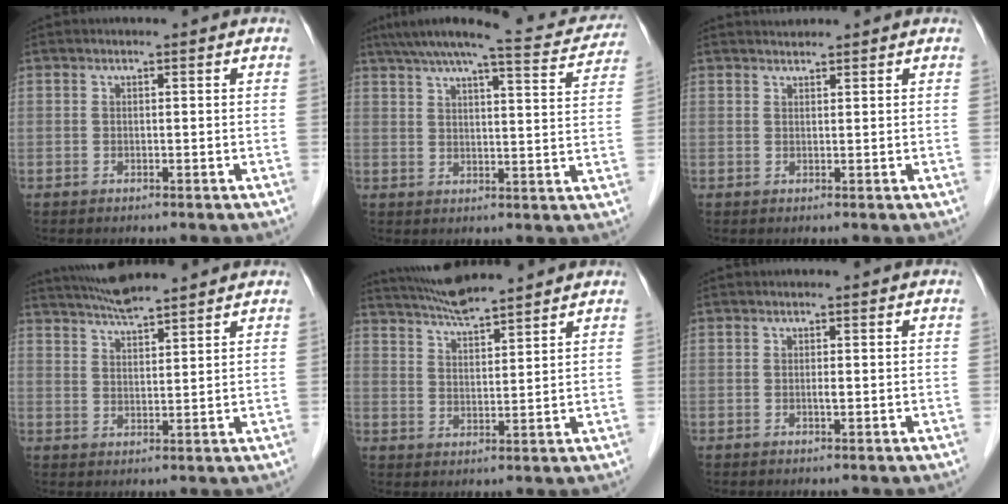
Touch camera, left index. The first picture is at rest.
{"total": 16.0, "force": [14.4, 1.7, 6.6], "torque": [-0.099, 0.006, 0.181]}
{"total": 1.4, "force": [1.4, 0.1, 0.0], "torque": [-0.007, 0.011, 0.029]}
{"total": 8.7, "force": [7.9, 0.3, 3.5], "torque": [-0.066, 0.028, 0.132]}
{"total": 9.5, "force": [8.7, 0.3, 3.7], "torque": [-0.071, 0.027, 0.151]}
{"total": 0.5, "force": [0.0, 0.0, 0.5], "torque": [-0.013, -0.001, -0.001]}